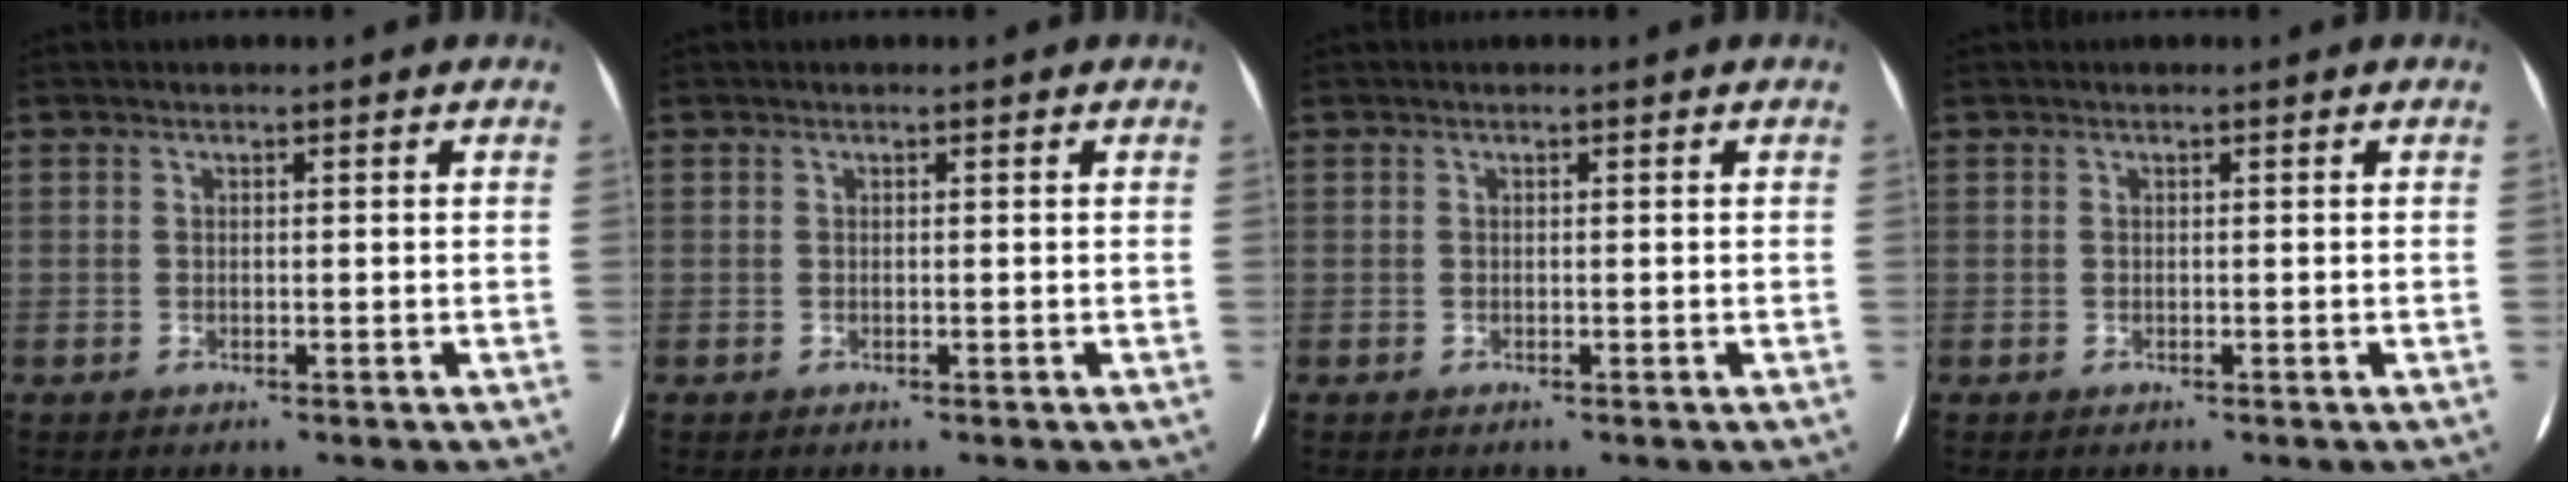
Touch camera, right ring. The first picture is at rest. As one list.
[{"total": 0.0}, {"total": 0.0}, {"total": 0.0}]